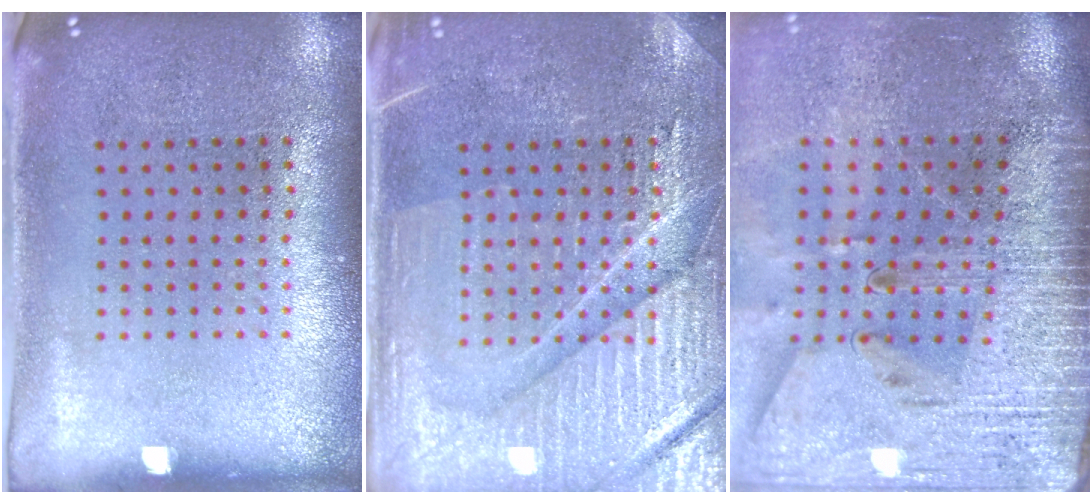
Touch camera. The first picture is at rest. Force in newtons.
{"total": 4.3, "press": 4.2, "slide": 0.8}
{"total": 3.6, "press": 3.0, "slide": 2.0}